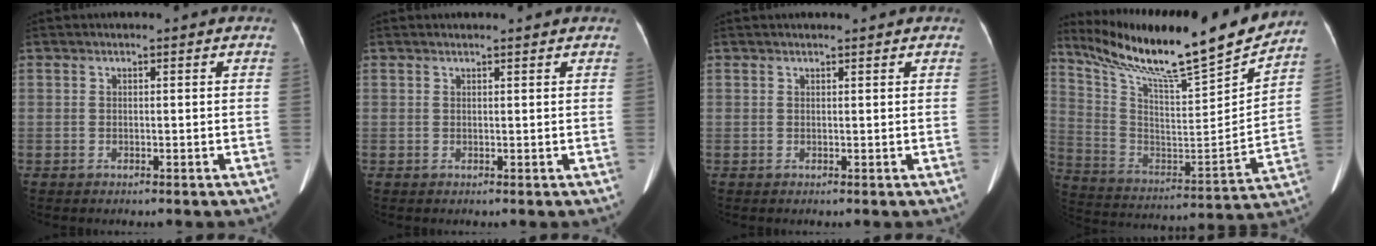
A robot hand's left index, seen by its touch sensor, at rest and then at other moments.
{"total": 2.0, "force": [1.9, 0.2, 0.5], "torque": [-0.011, 0.012, 0.026]}
{"total": 2.3, "force": [2.1, 0.4, 0.9], "torque": [-0.011, 0.021, 0.028]}
{"total": 25.6, "force": [22.0, 1.3, 12.9], "torque": [-0.242, -0.041, 0.350]}